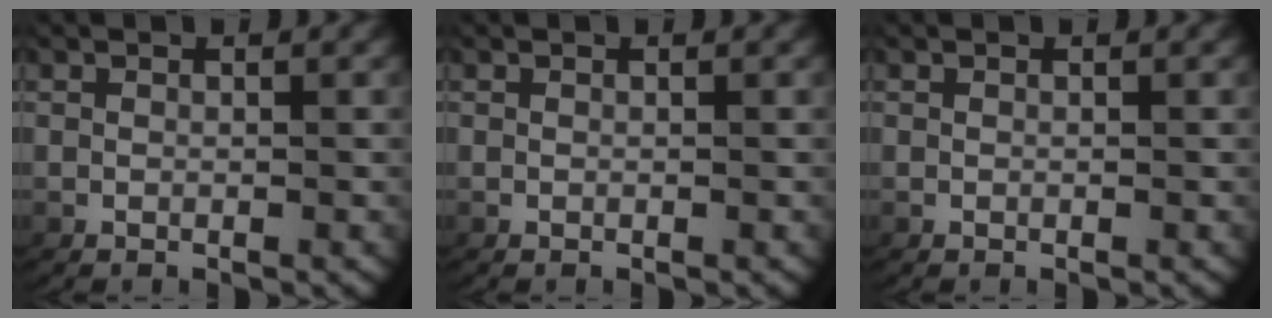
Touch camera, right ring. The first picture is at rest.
{"total": 0.0}
{"total": 0.0}